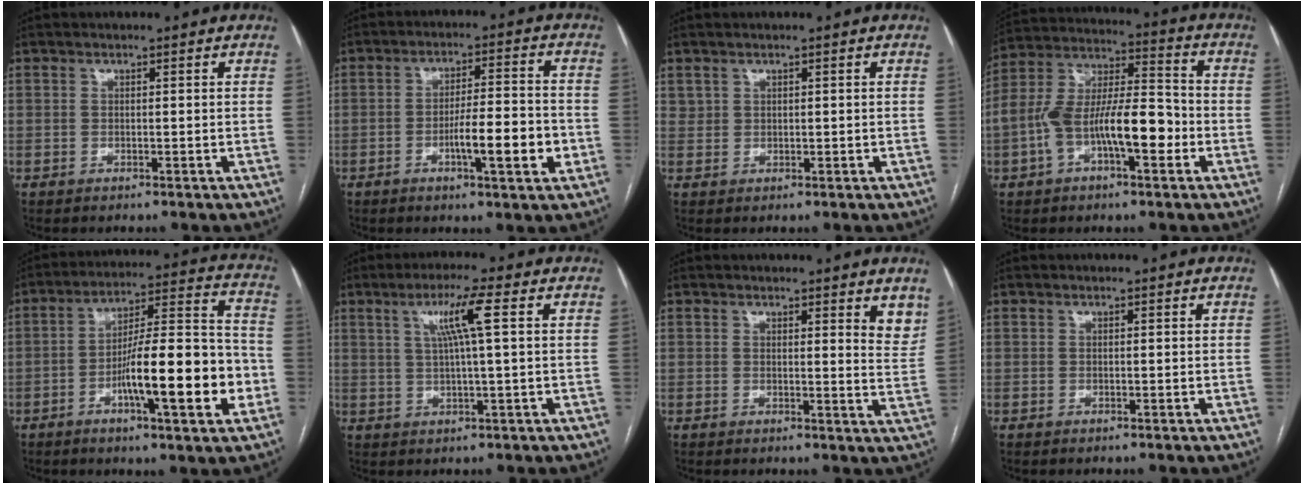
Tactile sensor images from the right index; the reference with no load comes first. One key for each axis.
{"total": 9.2, "fx": -2.9, "fy": 1.2, "fz": 8.7, "tx": -0.138, "ty": 0.005, "tz": -0.045}
{"total": 1.2, "fx": 0.8, "fy": 0.9, "fz": 0.2, "tx": 0.002, "ty": 0.003, "tz": 0.014}
{"total": 14.2, "fx": -4.1, "fy": 4.9, "fz": 12.6, "tx": -0.243, "ty": 0.032, "tz": -0.070}
{"total": 17.3, "fx": -5.3, "fy": 2.3, "fz": 16.3, "tx": -0.260, "ty": 0.009, "tz": -0.079}
{"total": 6.4, "fx": 2.0, "fy": -0.6, "fz": 6.0, "tx": -0.110, "ty": 0.006, "tz": 0.037}
{"total": 4.7, "fx": 3.7, "fy": 0.8, "fz": 2.7, "tx": -0.024, "ty": -0.024, "tz": 0.028}
{"total": 0.0}